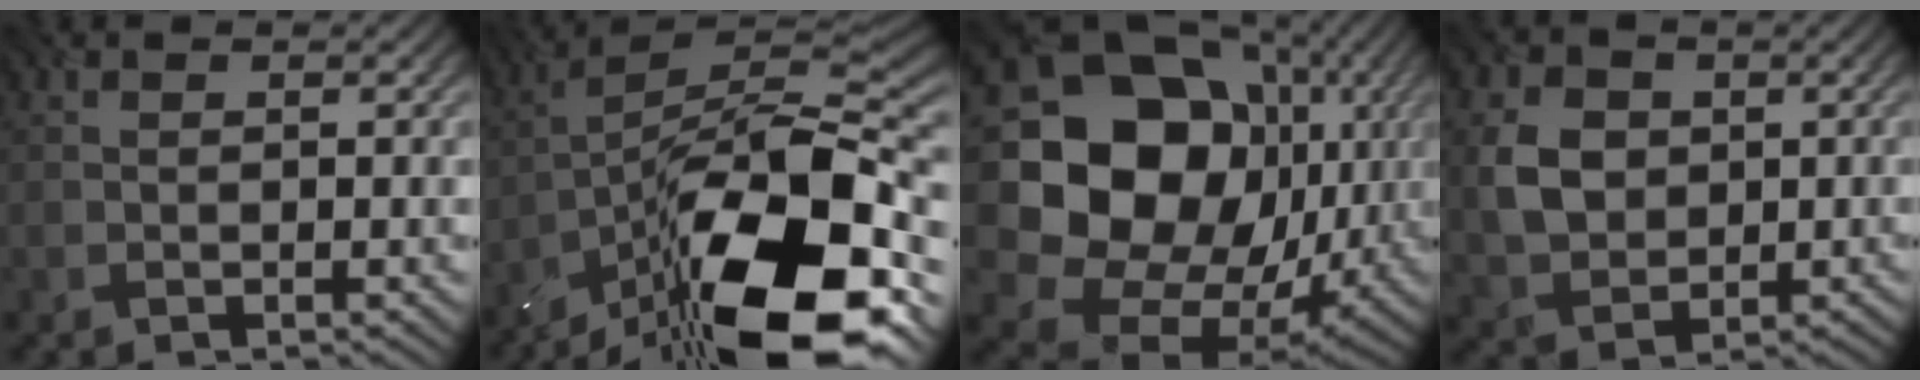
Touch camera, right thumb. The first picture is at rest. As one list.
[{"total": 19.5, "force": [-12.0, 6.9, 13.7], "torque": [-0.228, -0.005, -0.211]}, {"total": 19.1, "force": [2.3, 15.9, 10.3], "torque": [-0.249, -0.028, 0.055]}, {"total": 6.0, "force": [0.8, 4.9, 3.3], "torque": [-0.080, 0.001, 0.015]}]